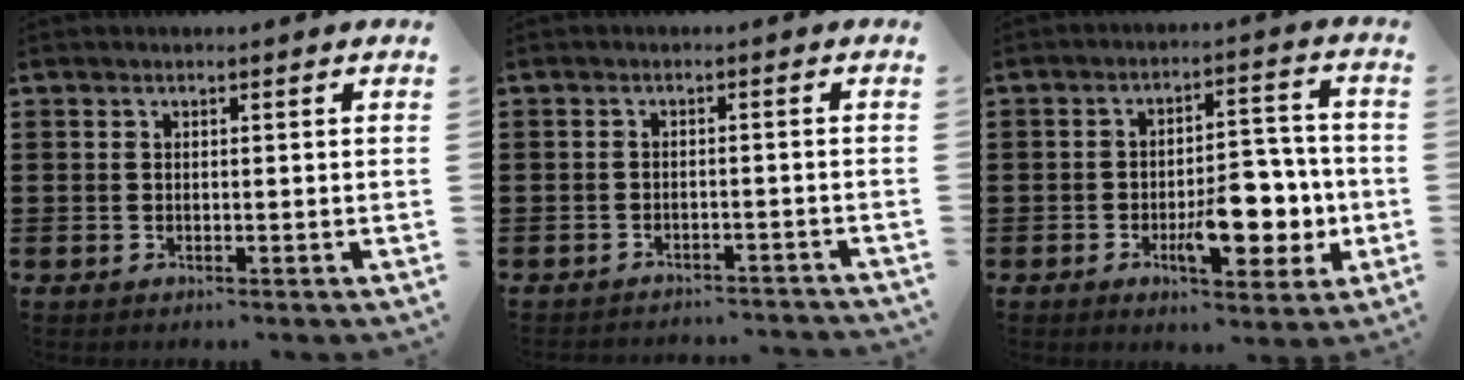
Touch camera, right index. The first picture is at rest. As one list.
[{"total": 2.0, "force": [-1.9, -0.1, 0.2], "torque": [-0.009, 0.000, -0.041]}, {"total": 10.2, "force": [-2.9, 4.7, 8.5], "torque": [-0.109, -0.005, -0.045]}]